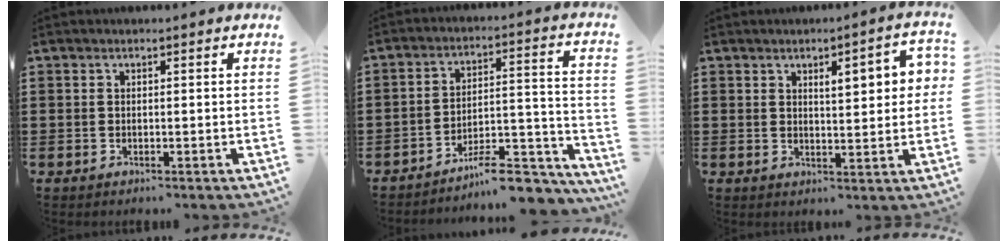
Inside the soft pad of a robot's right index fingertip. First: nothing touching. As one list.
[{"total": 9.4, "force": [-8.1, 1.9, 4.3], "torque": [-0.051, 0.030, -0.148]}, {"total": 5.2, "force": [1.8, 1.5, 4.6], "torque": [-0.067, -0.004, 0.023]}]